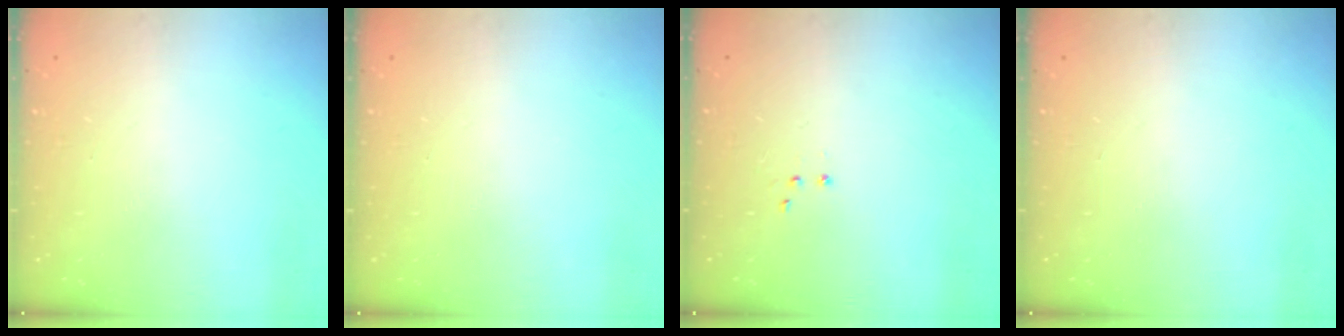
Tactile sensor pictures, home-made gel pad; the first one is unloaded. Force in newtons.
{"total": 0.0}
{"total": 3.0, "press": 2.9, "slide": 0.7}
{"total": 0.0}